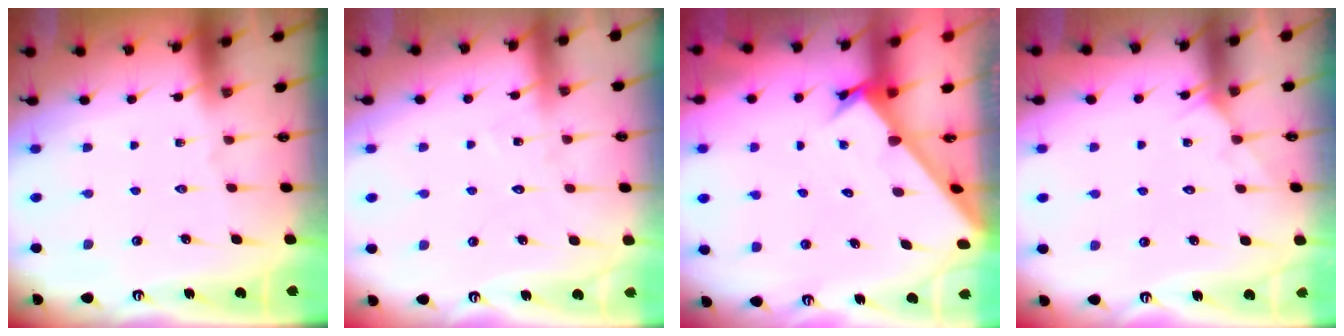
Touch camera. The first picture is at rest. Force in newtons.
{"total": 6.4, "press": 6.4, "slide": 0.5}
{"total": 2.7, "press": 2.7, "slide": 0.3}
{"total": 4.3, "press": 4.3, "slide": 0.5}